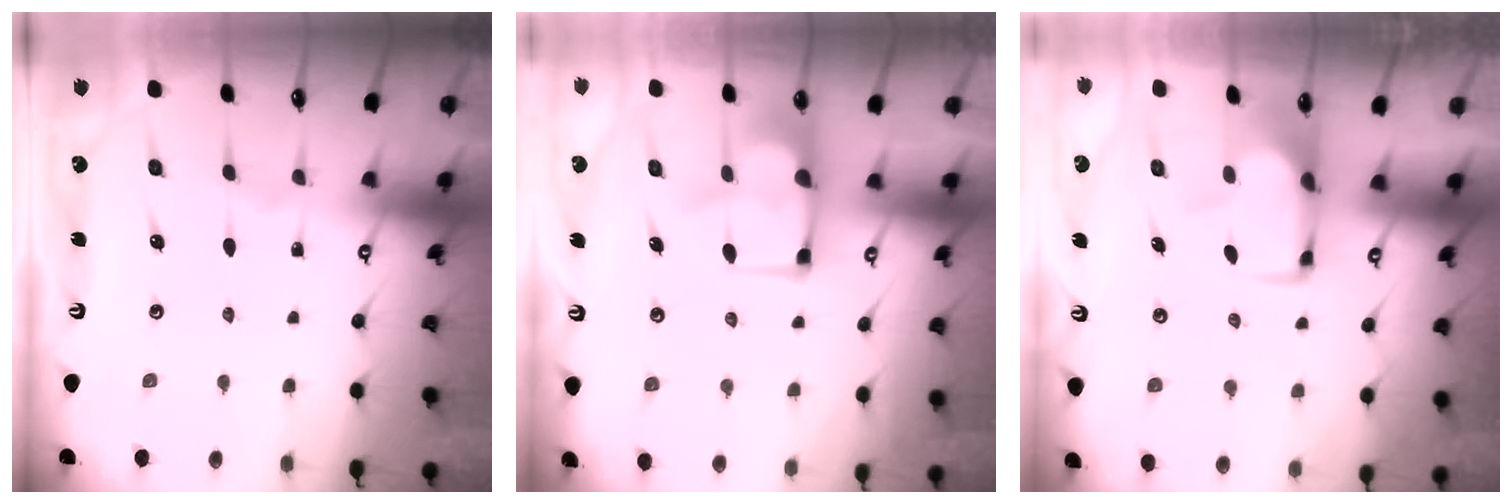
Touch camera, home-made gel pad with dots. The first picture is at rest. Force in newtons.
{"total": 8.9, "press": 8.9, "slide": 0.5}
{"total": 1.0, "press": 0.8, "slide": 0.6}